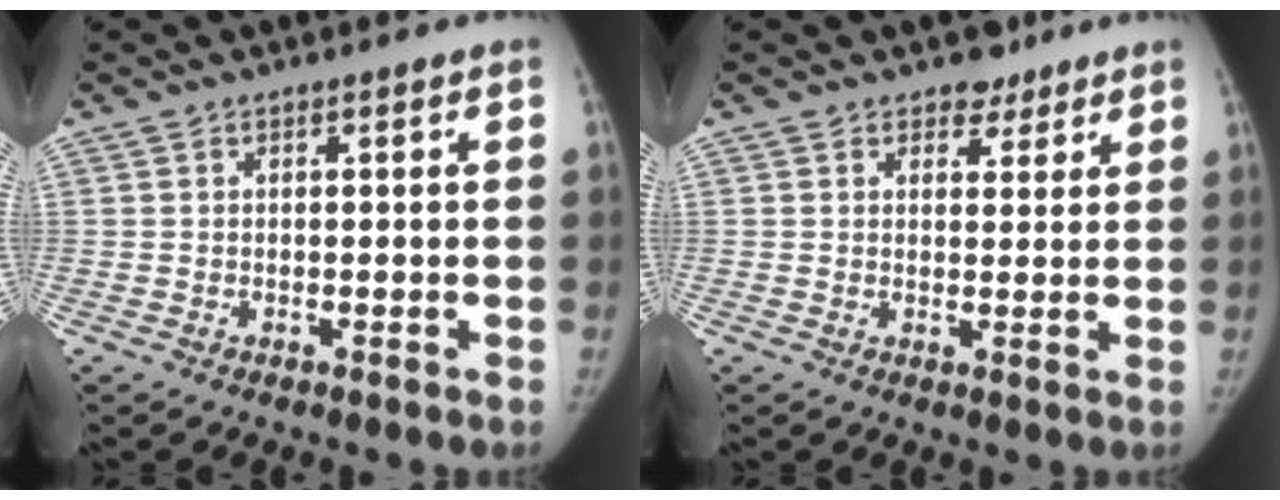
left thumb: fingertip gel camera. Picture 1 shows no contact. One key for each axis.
{"total": 3.7, "fx": 2.7, "fy": 2.4, "fz": 0.8, "tx": 0.012, "ty": -0.016, "tz": 0.037}